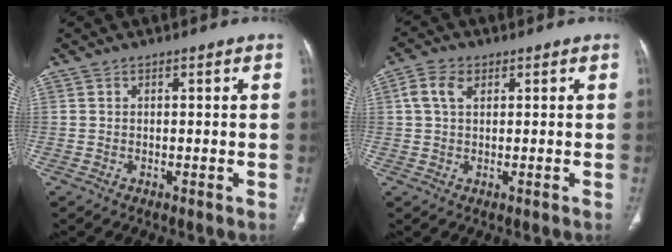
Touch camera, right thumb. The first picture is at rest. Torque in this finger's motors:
{"motor_torque": [1.18, -0.37, 0.80, -0.39, 0.16]}